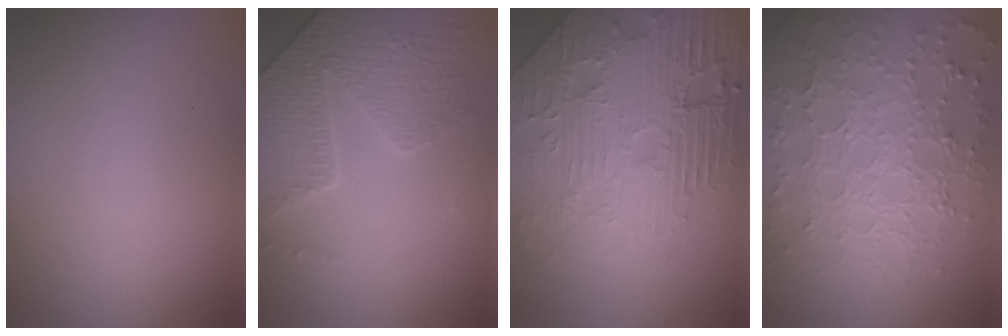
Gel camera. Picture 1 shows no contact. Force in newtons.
{"total": 4.0, "press": 3.9, "slide": 1.1}
{"total": 8.0, "press": 6.2, "slide": 5.1}
{"total": 8.1, "press": 5.7, "slide": 5.8}